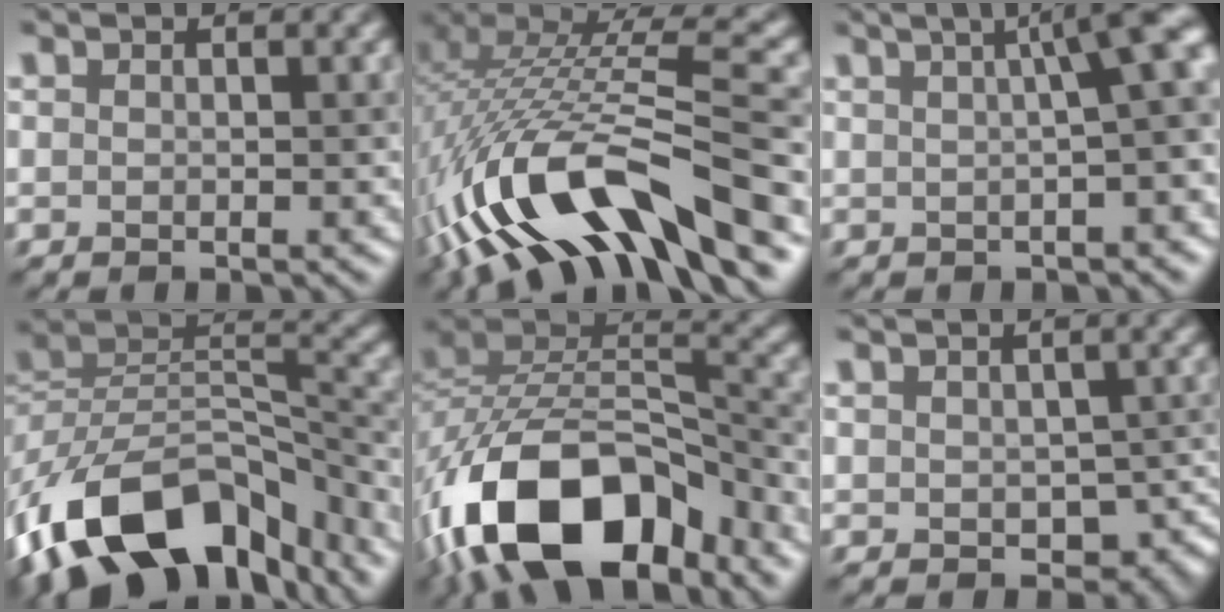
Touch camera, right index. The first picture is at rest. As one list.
[{"total": 14.6, "force": [-5.7, 5.3, 12.3], "torque": [-0.248, 0.007, -0.089]}, {"total": 9.5, "force": [1.8, 3.0, 8.8], "torque": [-0.033, 0.036, 0.008]}, {"total": 14.9, "force": [-8.9, 8.6, 8.3], "torque": [-0.189, 0.011, -0.141]}, {"total": 14.7, "force": [-8.8, 7.5, 9.1], "torque": [-0.172, 0.010, -0.162]}, {"total": 5.2, "force": [-1.2, 3.6, 3.5], "torque": [-0.048, -0.021, -0.007]}]